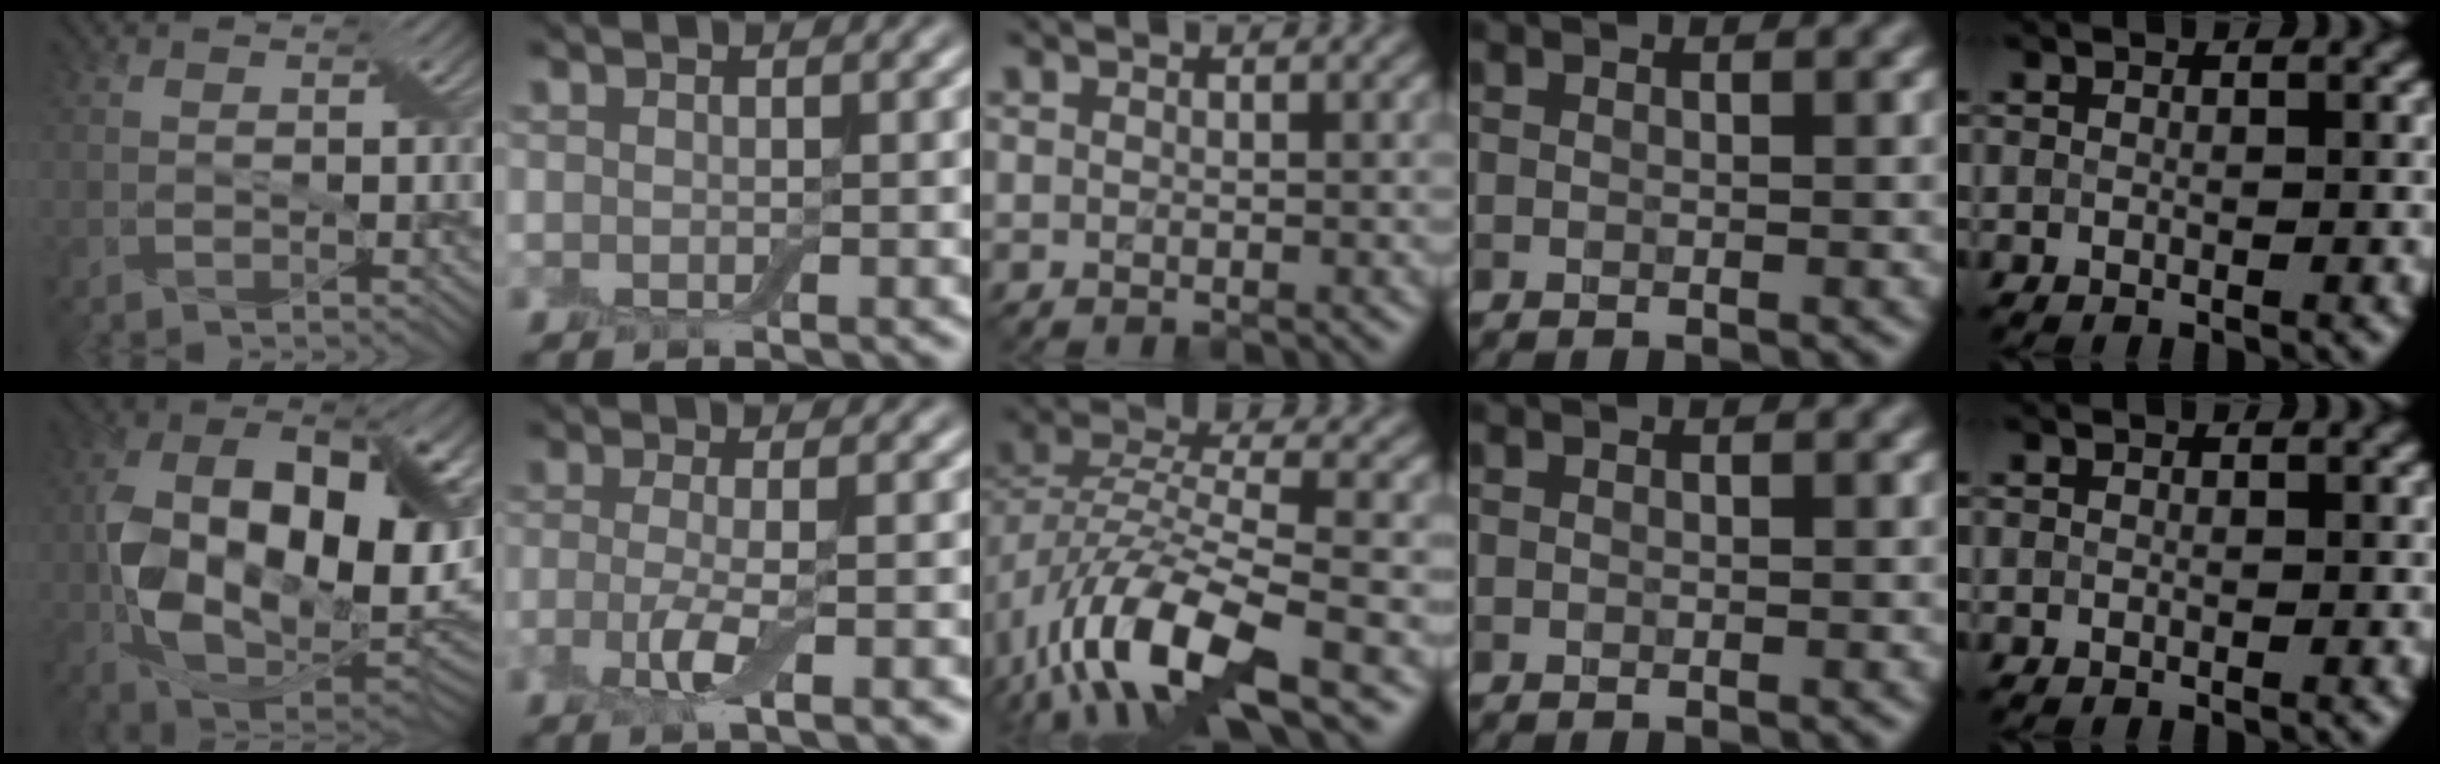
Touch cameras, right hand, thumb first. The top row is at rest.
{"thumb": {"total": 19.3, "force": [0.2, 12.4, 14.8], "torque": [-0.282, -0.034, 0.032]}, "index": {"total": 3.6, "force": [-1.0, 0.8, 3.4], "torque": [-0.071, -0.010, -0.023]}, "middle": {"total": 11.1, "force": [-5.5, 4.4, 8.6], "torque": [-0.170, -0.004, -0.106]}}